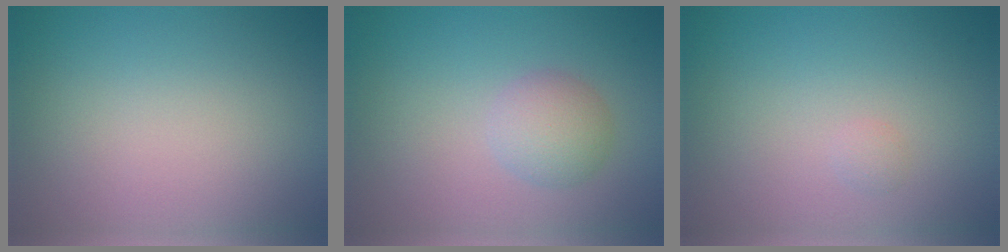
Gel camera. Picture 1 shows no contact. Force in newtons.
{"total": 2.7, "press": 2.7, "slide": 0.0}
{"total": 0.6, "press": 0.6, "slide": 0.0}